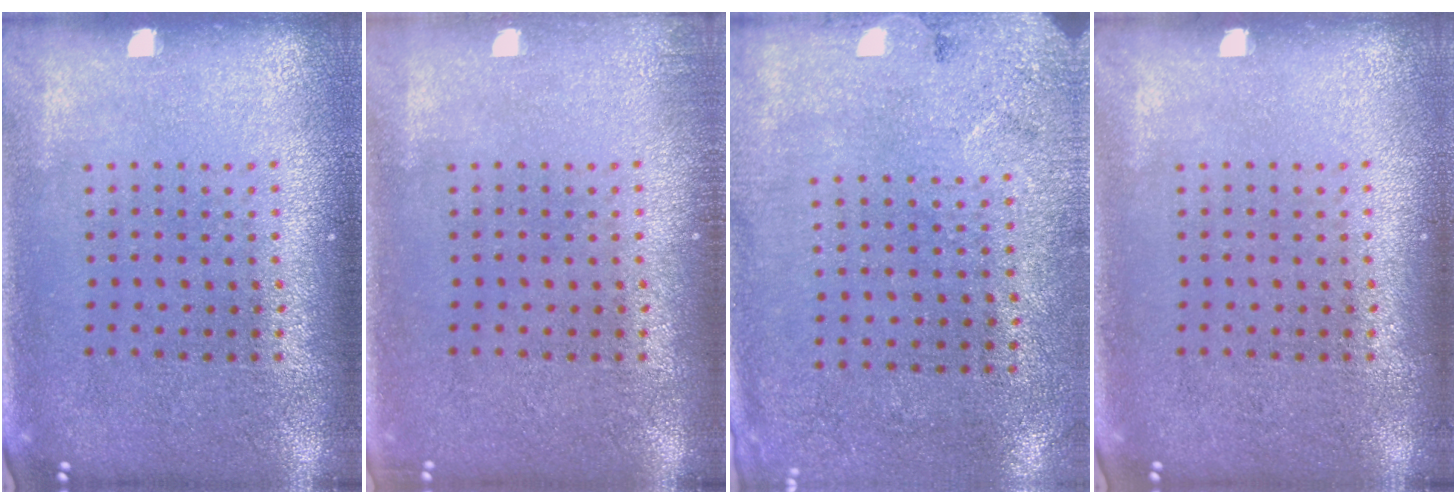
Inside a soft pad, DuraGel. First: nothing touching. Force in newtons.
{"total": 0.9, "press": 0.8, "slide": 0.3}
{"total": 2.7, "press": 2.2, "slide": 1.6}
{"total": 0.0}